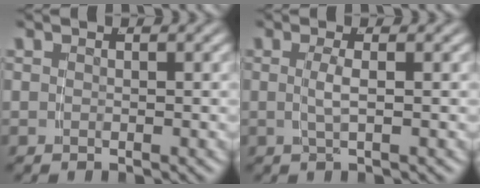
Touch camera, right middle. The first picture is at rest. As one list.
[{"total": 1.6, "force": [0.0, -0.5, 1.6], "torque": [-0.034, -0.004, 0.004]}]